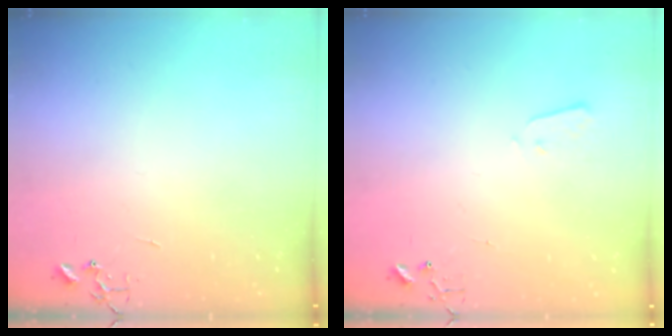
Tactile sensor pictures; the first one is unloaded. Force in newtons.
{"total": 1.9, "press": 1.9, "slide": 0.4}